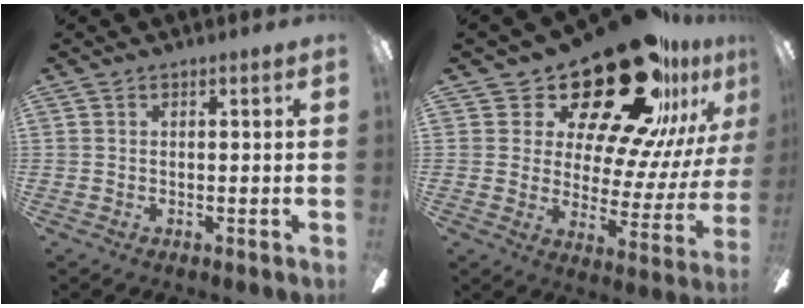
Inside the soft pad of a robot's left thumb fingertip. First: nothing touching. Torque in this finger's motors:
{"motor_torque": [0.32, 1.29, 1.48, -1.28, 0.03]}